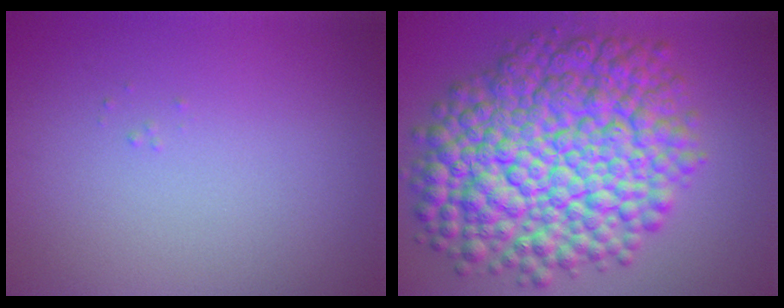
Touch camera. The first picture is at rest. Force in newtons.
{"total": 14.3, "press": 14.3, "slide": 0.3}